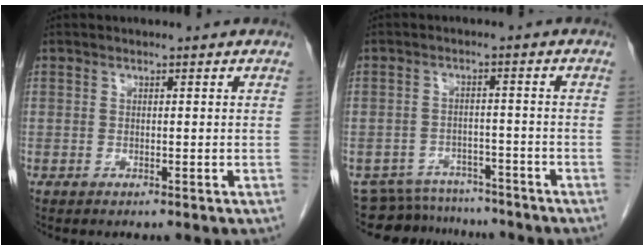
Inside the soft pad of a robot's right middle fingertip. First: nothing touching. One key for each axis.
{"total": 9.4, "fx": -8.9, "fy": 2.9, "fz": 0.4, "tx": -0.005, "ty": 0.011, "tz": -0.123}